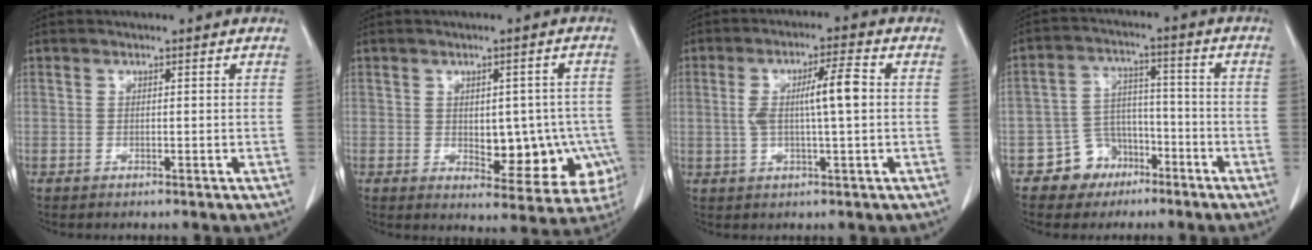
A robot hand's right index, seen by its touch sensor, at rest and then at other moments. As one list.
[{"total": 11.3, "force": [-2.3, 6.1, 9.3], "torque": [-0.102, 0.012, -0.014]}, {"total": 6.8, "force": [0.4, 0.8, 6.8], "torque": [-0.127, 0.015, 0.006]}, {"total": 6.9, "force": [-4.1, 5.4, 1.0], "torque": [-0.008, 0.016, -0.064]}]